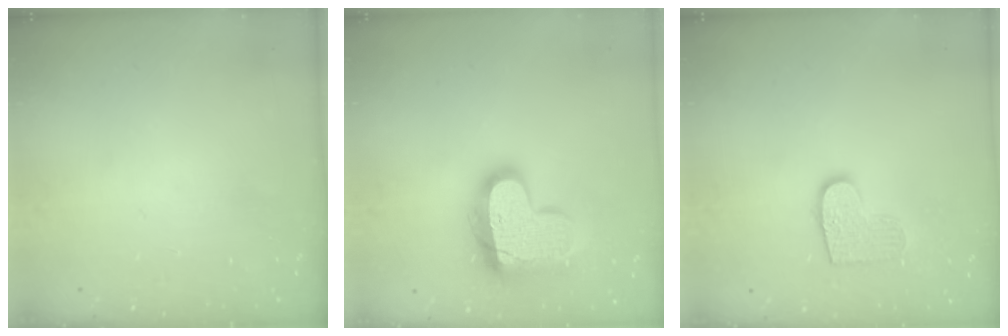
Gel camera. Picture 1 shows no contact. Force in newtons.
{"total": 18.3, "press": 18.2, "slide": 1.2}
{"total": 9.3, "press": 9.3, "slide": 0.3}